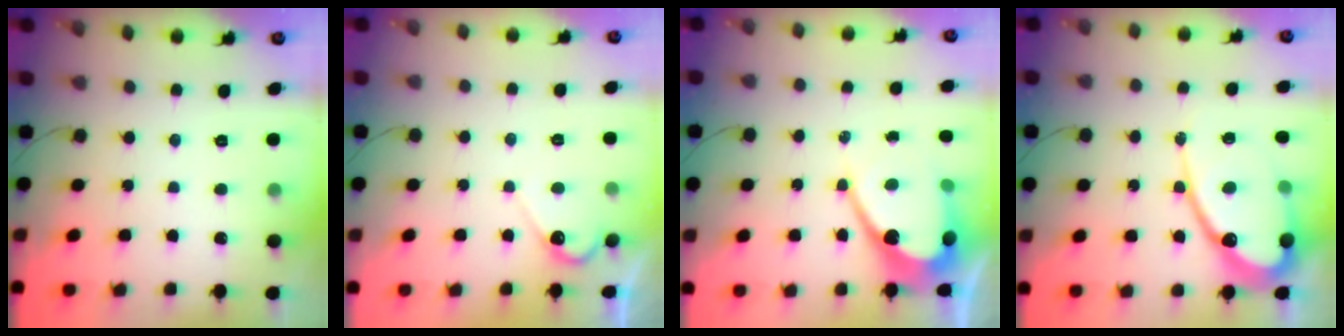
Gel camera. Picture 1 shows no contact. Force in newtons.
{"total": 5.0, "press": 4.9, "slide": 0.2}
{"total": 13.5, "press": 13.5, "slide": 1.1}
{"total": 16.8, "press": 16.8, "slide": 1.1}